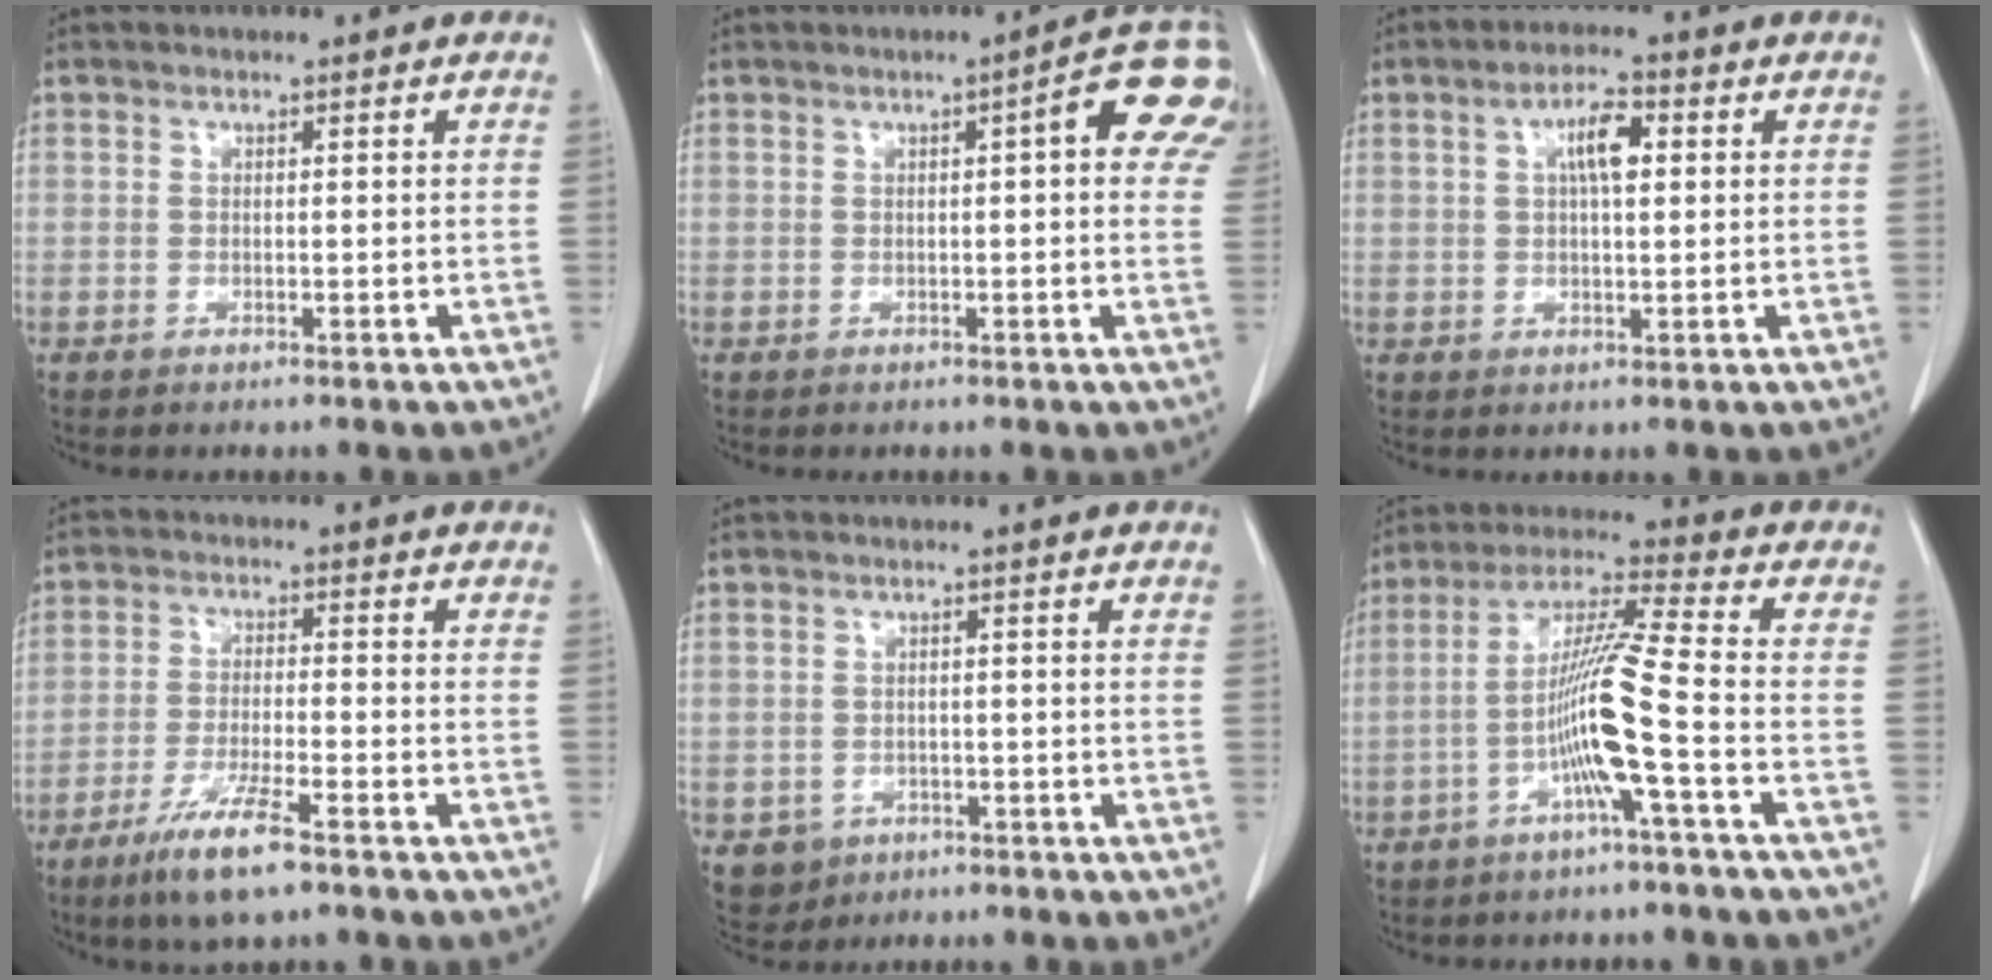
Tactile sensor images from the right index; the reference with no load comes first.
{"total": 8.5, "force": [2.4, 1.4, 8.0], "torque": [-0.090, 0.019, 0.017]}
{"total": 5.0, "force": [1.4, 1.4, 4.6], "torque": [-0.084, 0.009, 0.023]}
{"total": 8.2, "force": [-5.5, 0.6, 6.2], "torque": [-0.123, -0.018, -0.098]}
{"total": 6.1, "force": [-2.8, 5.3, 1.5], "torque": [-0.026, 0.004, -0.032]}
{"total": 10.3, "force": [-3.1, -1.4, 9.7], "torque": [-0.185, 0.010, -0.060]}